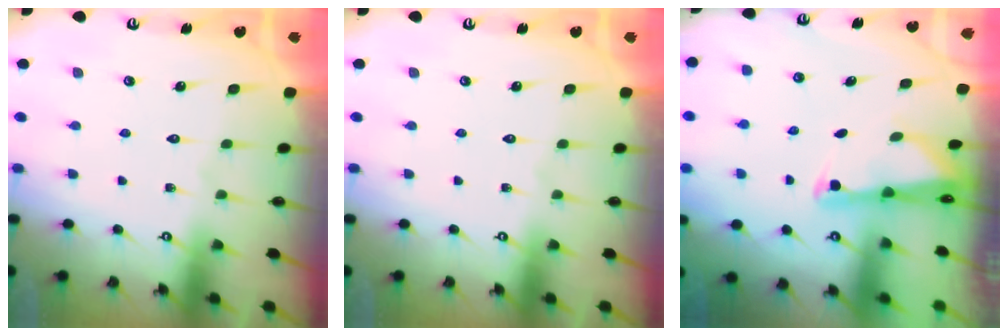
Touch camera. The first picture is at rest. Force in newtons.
{"total": 0.0}
{"total": 1.7, "press": 1.7, "slide": 0.3}